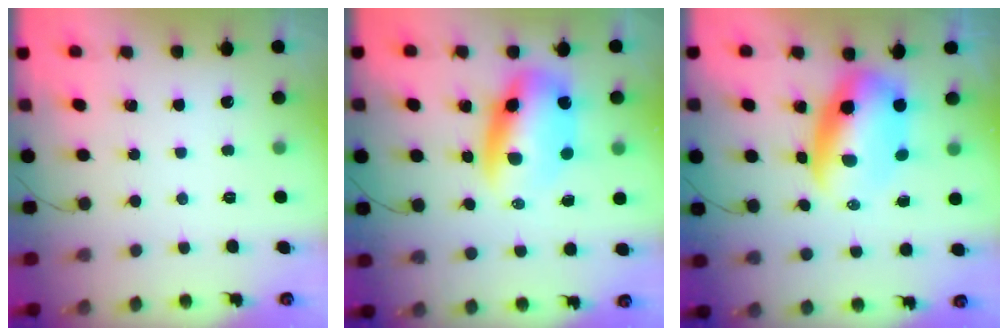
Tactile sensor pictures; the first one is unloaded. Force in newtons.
{"total": 10.3, "press": 9.9, "slide": 2.9}
{"total": 9.4, "press": 9.1, "slide": 2.3}